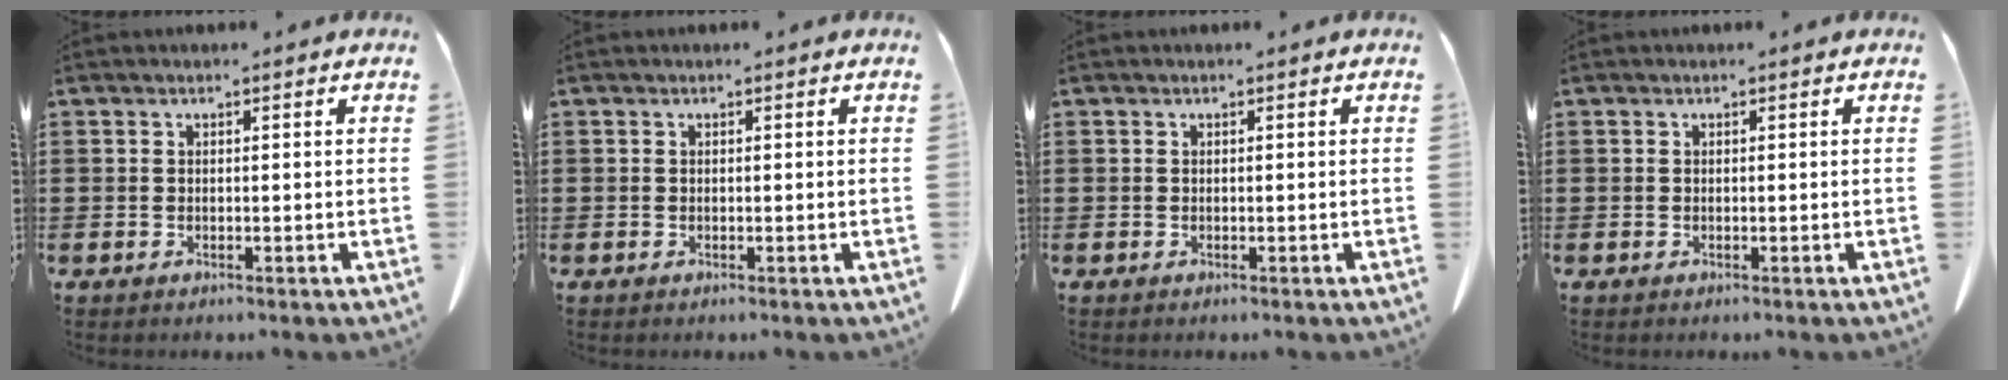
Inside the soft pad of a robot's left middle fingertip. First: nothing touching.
{"total": 0.0}
{"total": 0.0}
{"total": 0.0}